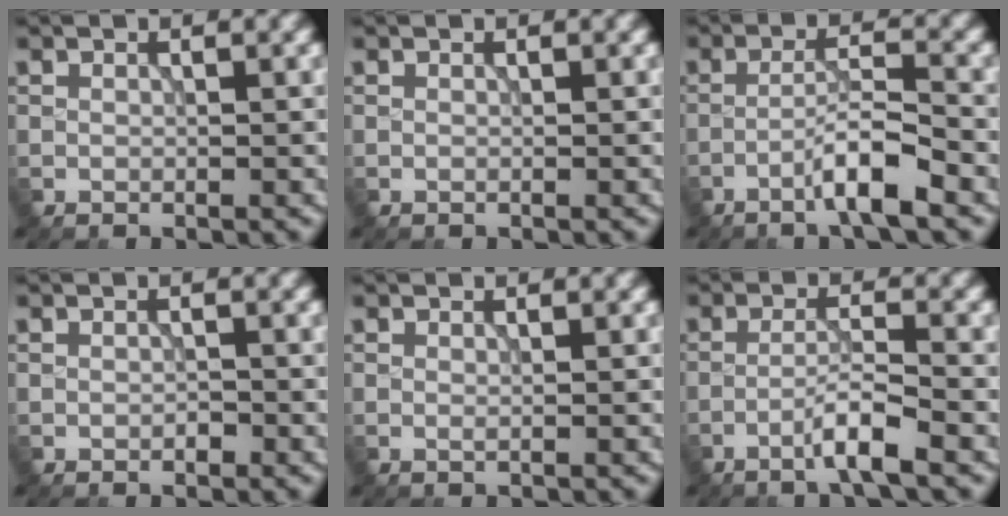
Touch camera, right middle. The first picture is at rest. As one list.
[{"total": 0.0}, {"total": 4.3, "force": [-2.4, 0.1, 3.5], "torque": [-0.062, 0.014, -0.052]}, {"total": 0.6, "force": [-0.3, 0.3, 0.4], "torque": [-0.007, 0.001, -0.005]}, {"total": 0.0}, {"total": 3.3, "force": [-1.9, -0.1, 2.7], "torque": [-0.047, 0.011, -0.044]}]